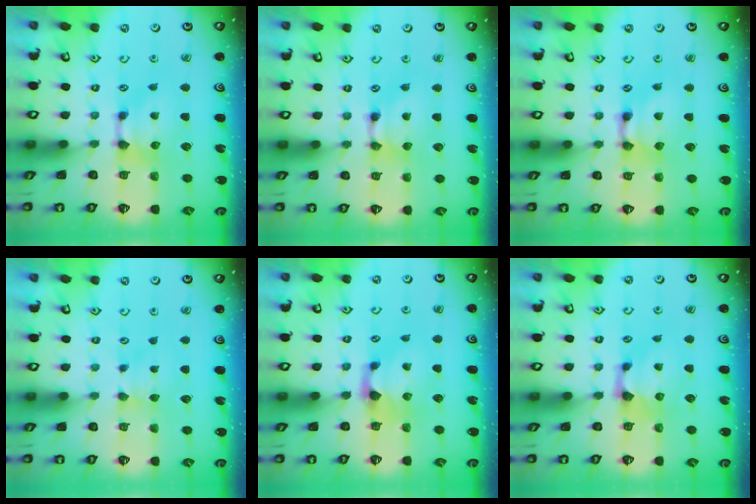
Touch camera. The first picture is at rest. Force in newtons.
{"total": 1.7, "press": 1.7, "slide": 0.1}
{"total": 2.0, "press": 2.0, "slide": 0.1}
{"total": 2.5, "press": 2.5, "slide": 0.5}
{"total": 1.2, "press": 0.4, "slide": 1.2}
{"total": 0.6, "press": 0.1, "slide": 0.6}